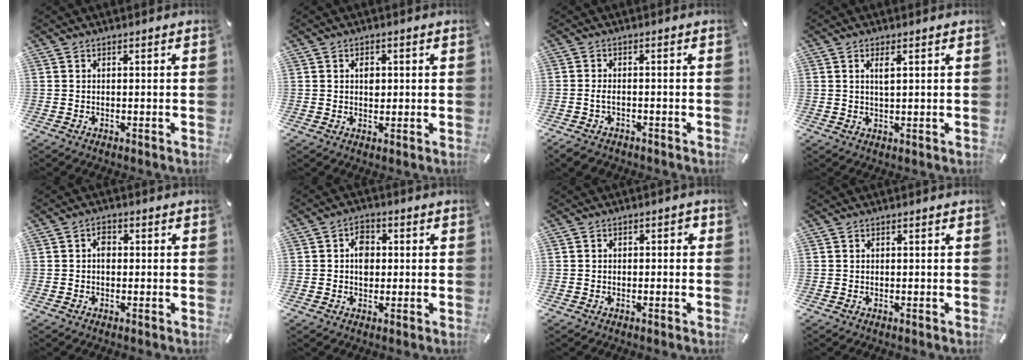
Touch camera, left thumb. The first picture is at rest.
{"total": 2.5, "force": [0.4, 1.9, 1.6], "torque": [-0.010, -0.004, 0.001]}
{"total": 2.8, "force": [-1.6, 1.5, 1.7], "torque": [-0.045, 0.004, -0.035]}
{"total": 2.7, "force": [0.9, 0.7, 2.4], "torque": [-0.051, 0.003, 0.014]}
{"total": 2.5, "force": [0.0, 1.9, 1.7], "torque": [-0.026, 0.003, -0.003]}
{"total": 5.2, "force": [0.2, 4.1, 3.2], "torque": [-0.039, 0.002, -0.001]}
{"total": 1.8, "force": [-0.9, 1.3, 0.8], "torque": [-0.015, 0.010, -0.020]}
{"total": 0.0}